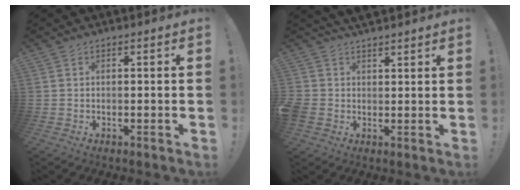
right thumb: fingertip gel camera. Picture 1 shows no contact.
{"total": 4.7, "force": [2.5, 3.6, 1.7], "torque": [-0.034, -0.014, 0.050]}